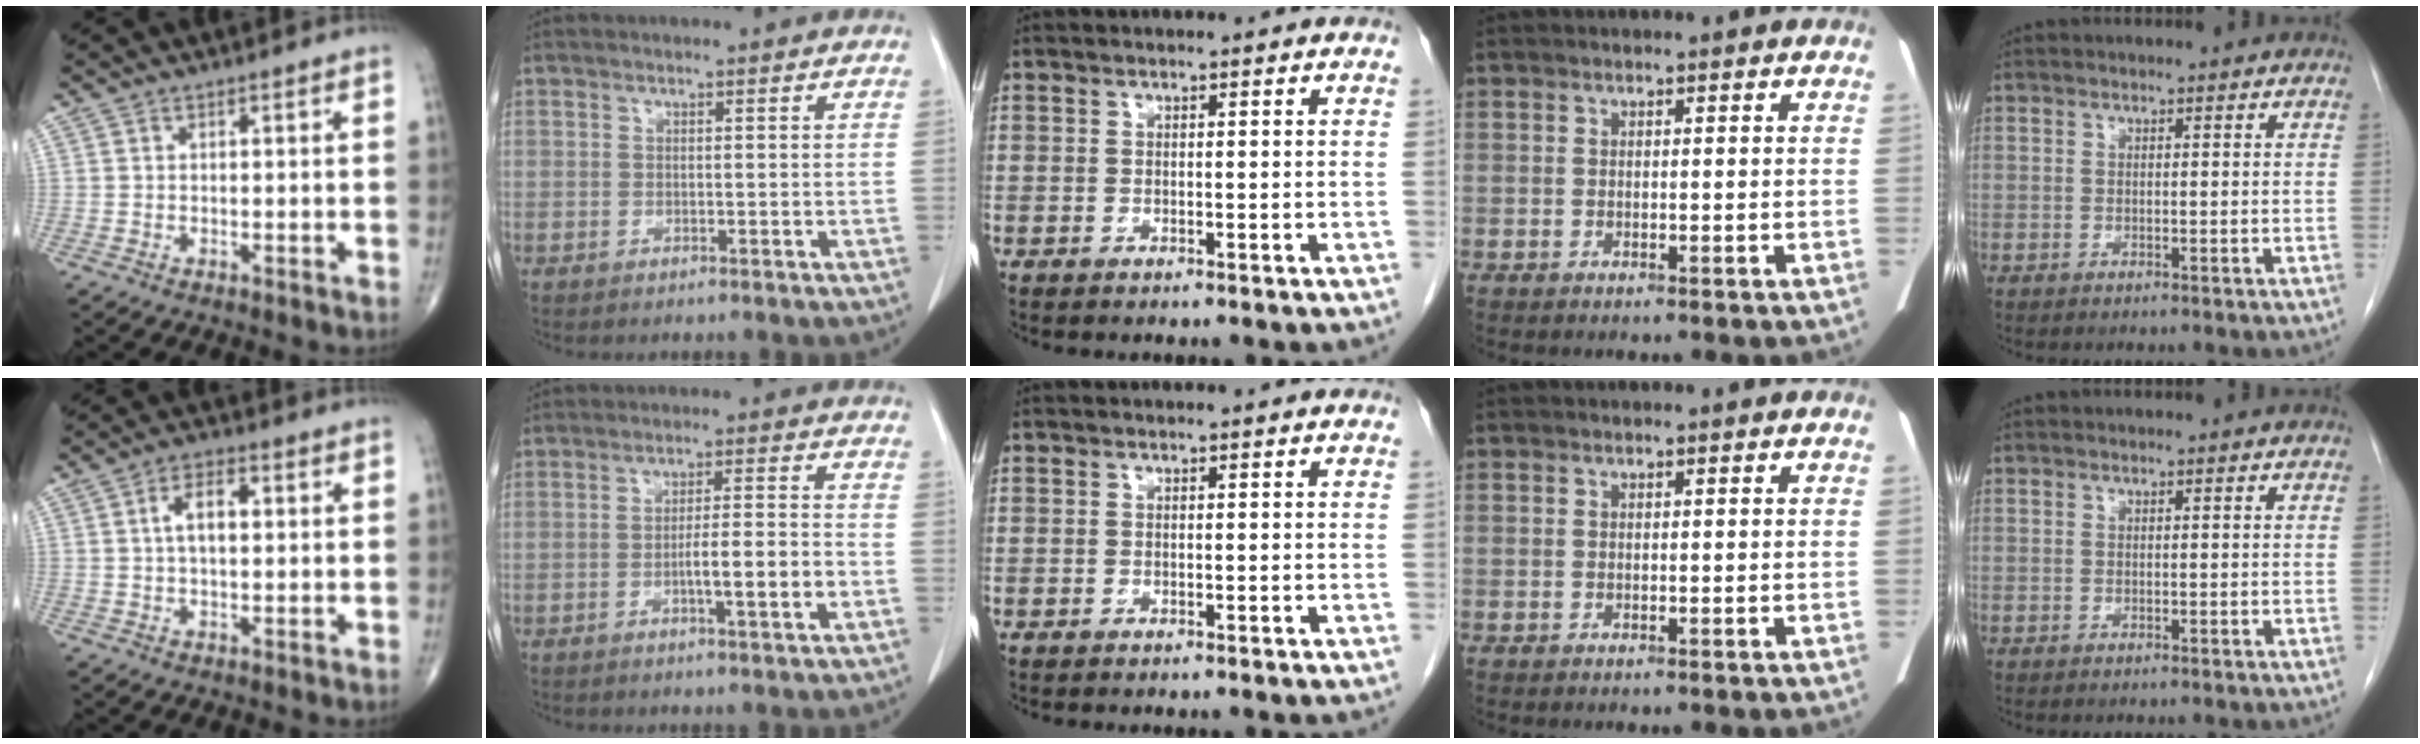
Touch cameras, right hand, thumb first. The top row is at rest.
{"thumb": {"total": 5.7, "force": [0.9, 2.9, 4.8], "torque": [-0.079, 0.012, 0.010]}, "index": {"total": 6.5, "force": [-2.2, 0.3, 6.2], "torque": [-0.099, 0.004, -0.033]}}